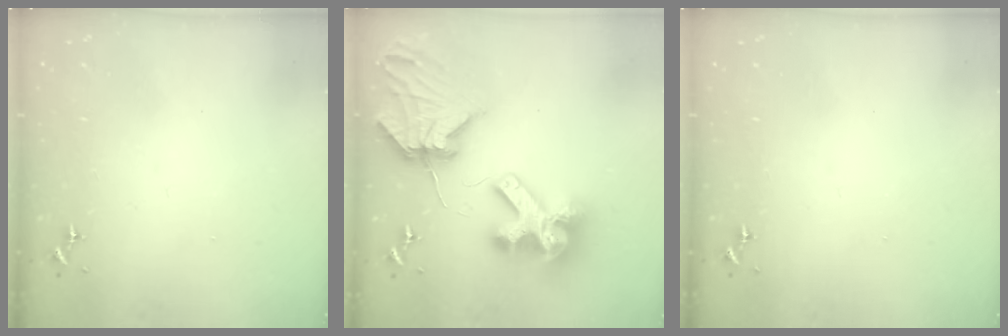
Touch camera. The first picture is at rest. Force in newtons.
{"total": 22.1, "press": 21.9, "slide": 2.9}
{"total": 0.0}